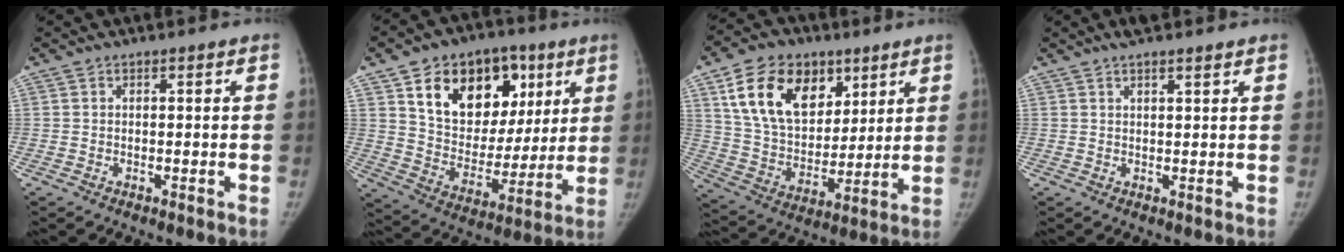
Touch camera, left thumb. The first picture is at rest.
{"total": 21.3, "force": [9.3, 14.7, 12.4], "torque": [-0.145, -0.020, 0.159]}
{"total": 19.9, "force": [9.3, 13.4, 11.5], "torque": [-0.174, -0.027, 0.172]}
{"total": 4.7, "force": [3.6, 1.0, 2.9], "torque": [-0.038, 0.003, 0.057]}